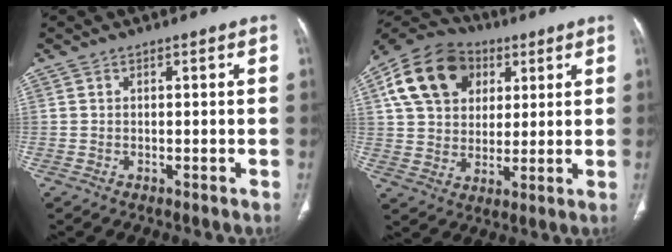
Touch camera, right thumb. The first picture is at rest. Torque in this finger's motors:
{"motor_torque": [0.45, 3.42, 0.77, -0.28, 0.17]}